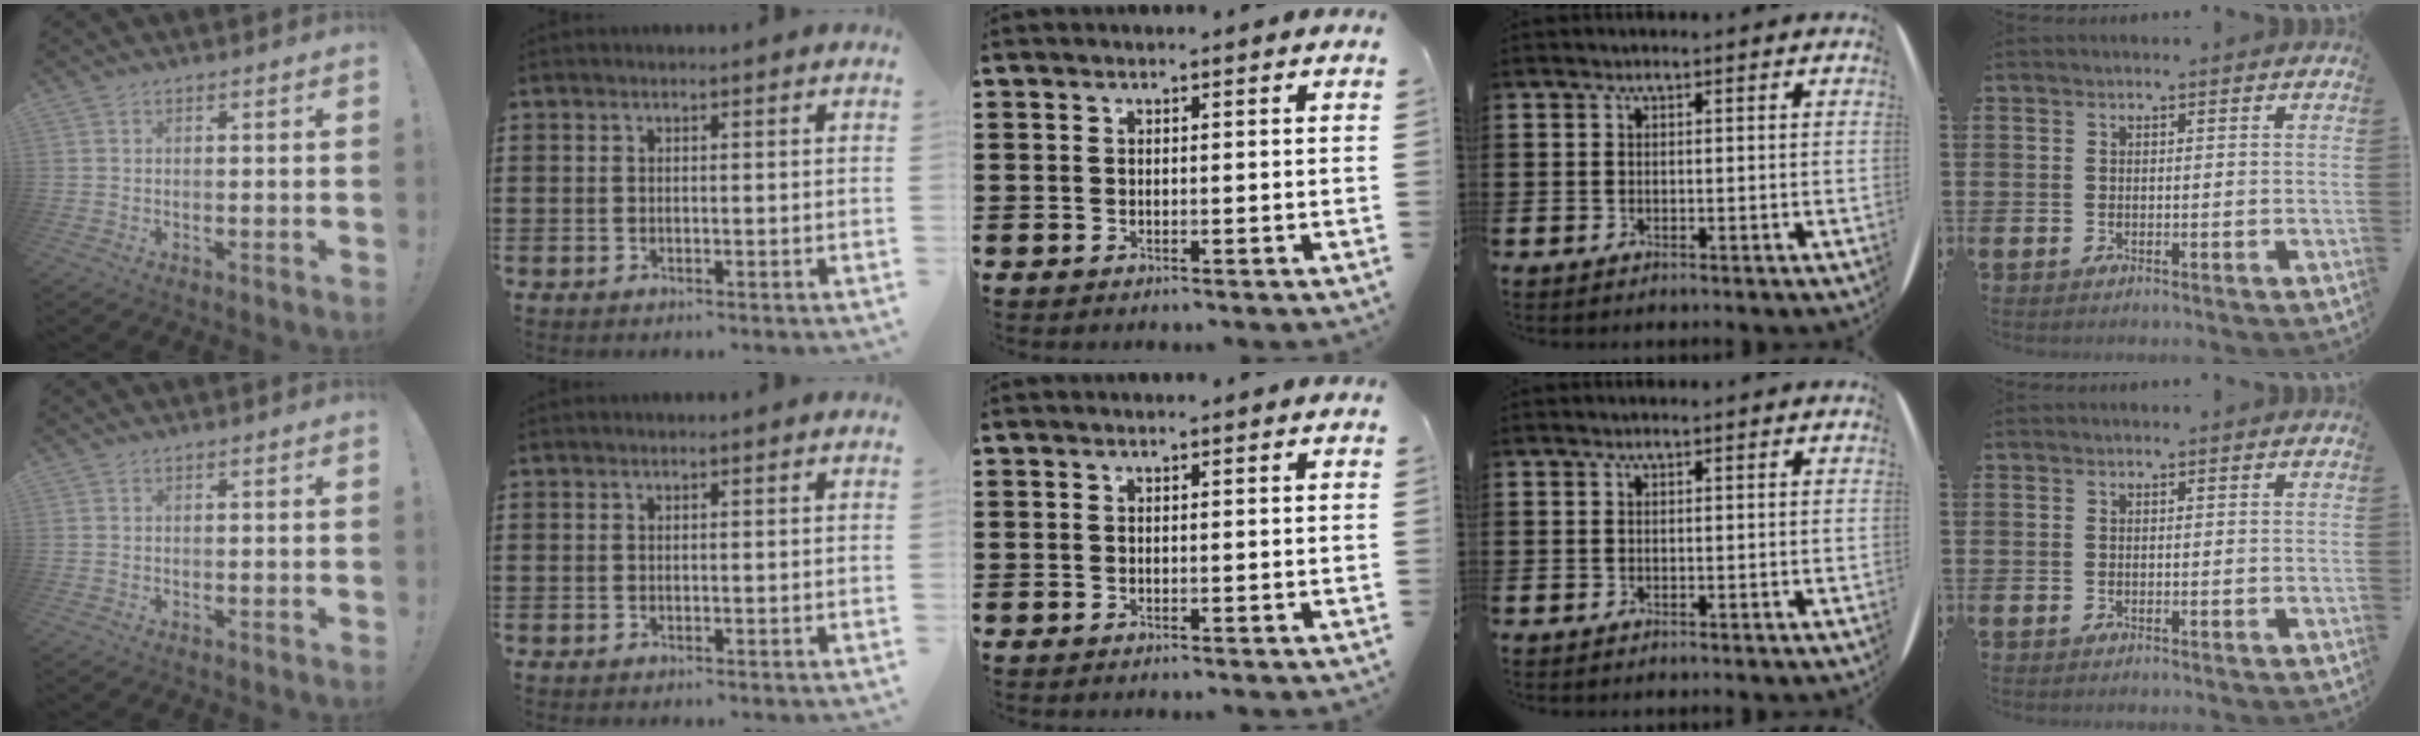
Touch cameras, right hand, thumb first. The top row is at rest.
{}